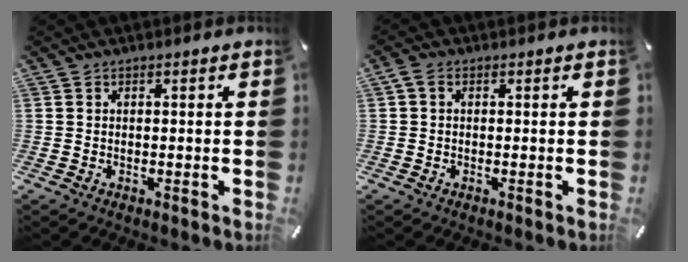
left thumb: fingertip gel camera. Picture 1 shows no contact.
{"total": 1.6, "force": [0.1, 1.0, 1.2], "torque": [-0.025, 0.005, 0.001]}